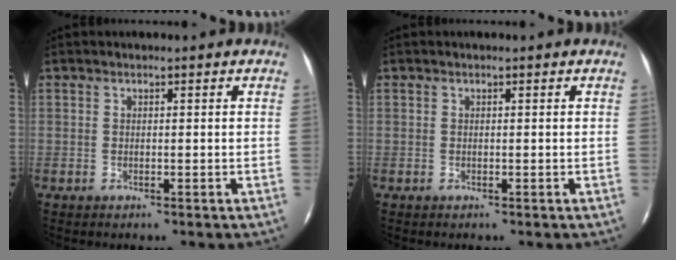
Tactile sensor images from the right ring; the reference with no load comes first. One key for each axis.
{"total": 0.0}